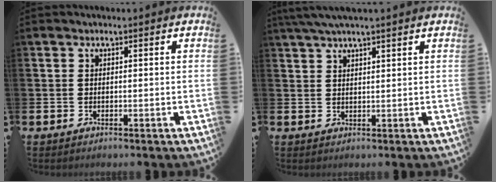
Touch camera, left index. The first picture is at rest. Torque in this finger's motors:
{"motor_torque": [0.31, -0.59, 0.94, 0.21]}